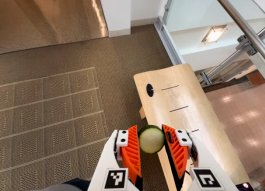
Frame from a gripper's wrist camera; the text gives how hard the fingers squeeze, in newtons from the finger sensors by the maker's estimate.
{"total": 10.1, "left": 10.2, "right": 10.0}